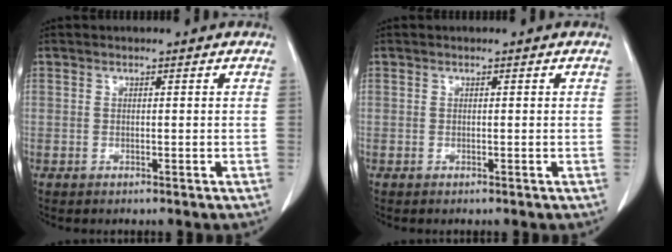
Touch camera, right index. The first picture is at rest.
{"total": 0.0}